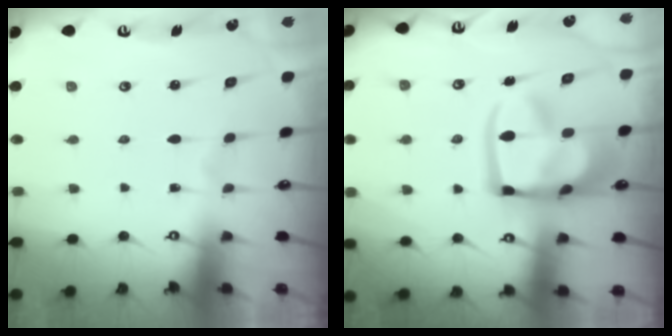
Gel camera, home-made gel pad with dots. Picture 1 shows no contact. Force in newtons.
{"total": 17.7, "press": 17.6, "slide": 2.1}